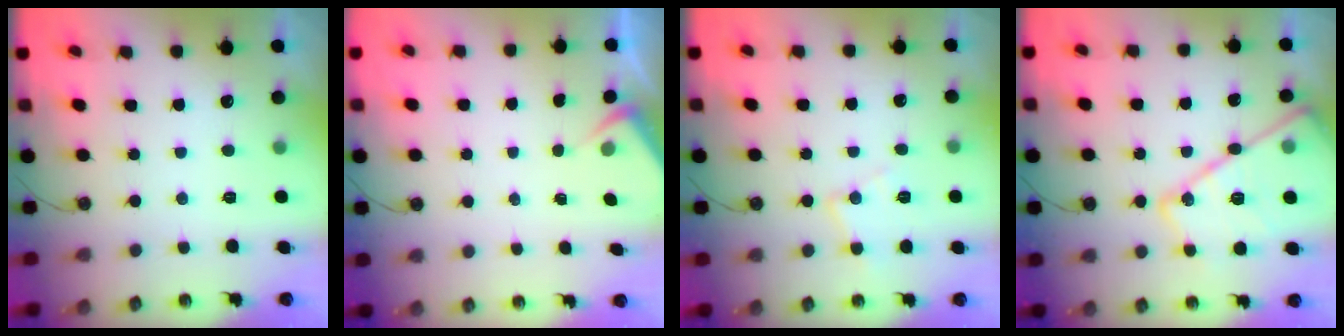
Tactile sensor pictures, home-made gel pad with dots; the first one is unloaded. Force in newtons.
{"total": 2.6, "press": 2.5, "slide": 0.5}
{"total": 8.3, "press": 8.3, "slide": 0.6}
{"total": 20.4, "press": 20.3, "slide": 1.5}